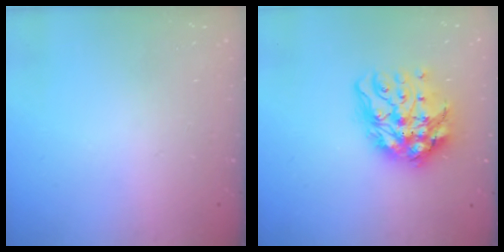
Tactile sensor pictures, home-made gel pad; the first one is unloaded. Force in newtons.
{"total": 15.3, "press": 15.2, "slide": 2.0}